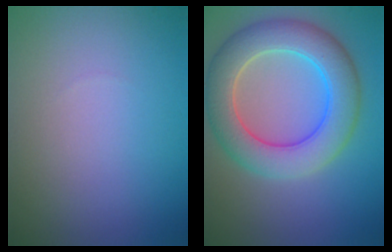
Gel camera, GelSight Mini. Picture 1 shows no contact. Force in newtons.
{"total": 7.3, "press": 7.3, "slide": 0.3}